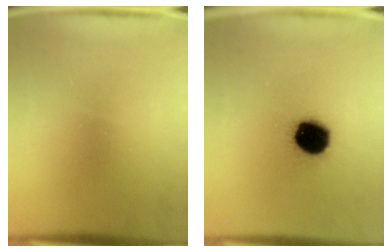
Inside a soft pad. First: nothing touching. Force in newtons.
{"total": 13.7}